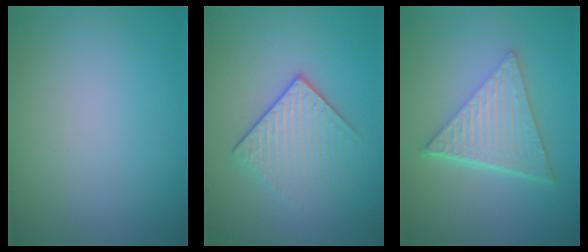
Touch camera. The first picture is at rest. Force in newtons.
{"total": 3.7, "press": 2.8, "slide": 2.4}
{"total": 6.7, "press": 4.5, "slide": 4.9}